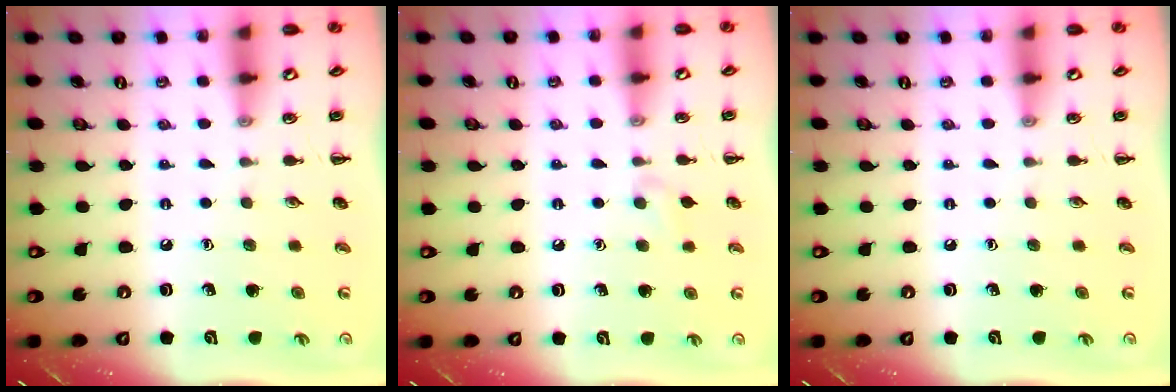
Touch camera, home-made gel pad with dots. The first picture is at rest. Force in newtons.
{"total": 4.5, "press": 4.1, "slide": 1.9}
{"total": 0.0}